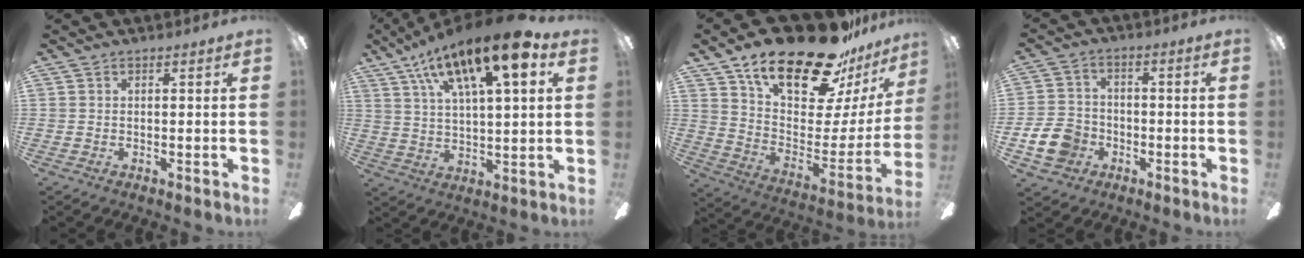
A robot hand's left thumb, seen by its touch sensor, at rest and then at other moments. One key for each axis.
{"total": 19.2, "fx": 11.1, "fy": 5.7, "fz": 14.6, "tx": -0.243, "ty": -0.047, "tz": 0.177}
{"total": 24.6, "fx": 17.7, "fy": 9.3, "fz": 14.3, "tx": -0.228, "ty": -0.114, "tz": 0.308}
{"total": 9.8, "fx": -3.6, "fy": 7.8, "fz": 4.6, "tx": -0.112, "ty": 0.026, "tz": -0.068}